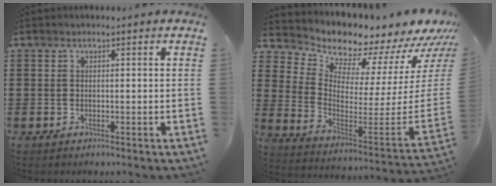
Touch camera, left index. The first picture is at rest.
{"total": 7.5, "force": [7.5, 0.5, 0.1], "torque": [-0.030, -0.097, 0.121]}